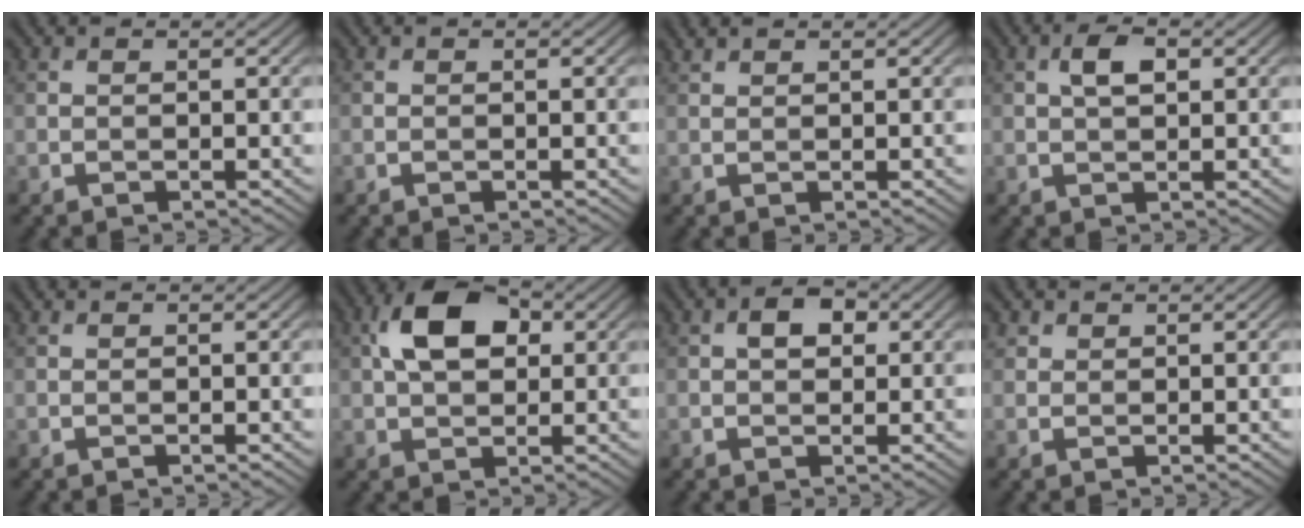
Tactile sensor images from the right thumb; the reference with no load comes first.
{"total": 0.0}
{"total": 1.0, "force": [0.9, 0.0, 0.3], "torque": [-0.009, 0.006, 0.023]}
{"total": 3.2, "force": [1.0, 1.6, 2.7], "torque": [-0.052, 0.006, 0.015]}
{"total": 0.0}
{"total": 8.4, "force": [2.1, 5.1, 6.3], "torque": [-0.126, 0.018, 0.031]}
{"total": 3.0, "force": [0.7, 2.0, 2.1], "torque": [-0.037, 0.005, 0.007]}
{"total": 1.3, "force": [0.9, 1.0, 0.3], "torque": [-0.005, 0.001, 0.019]}